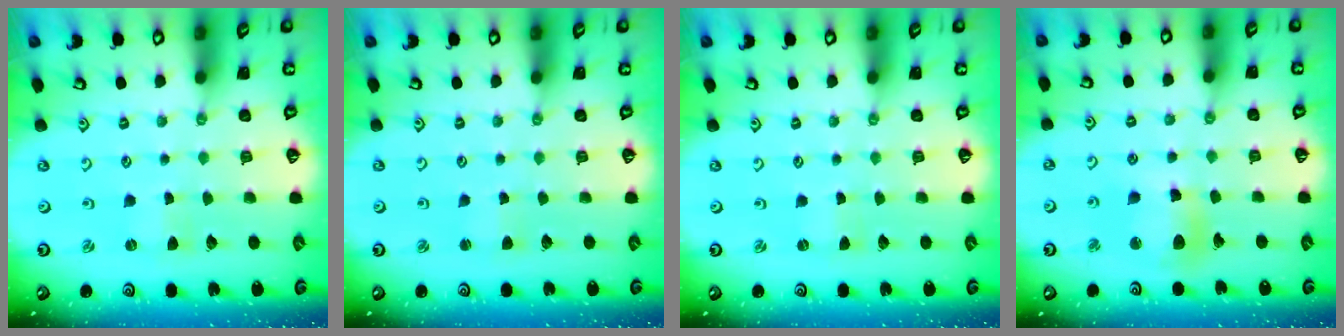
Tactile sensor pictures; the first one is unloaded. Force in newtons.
{"total": 2.2, "press": 2.2, "slide": 0.3}
{"total": 0.0}
{"total": 11.1, "press": 10.8, "slide": 2.2}